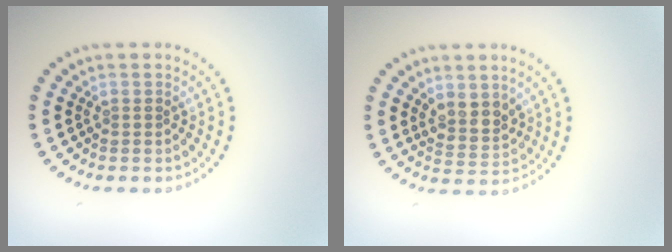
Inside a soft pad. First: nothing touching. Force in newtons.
{"total": 2.4, "press": 2.1, "slide": 1.1}